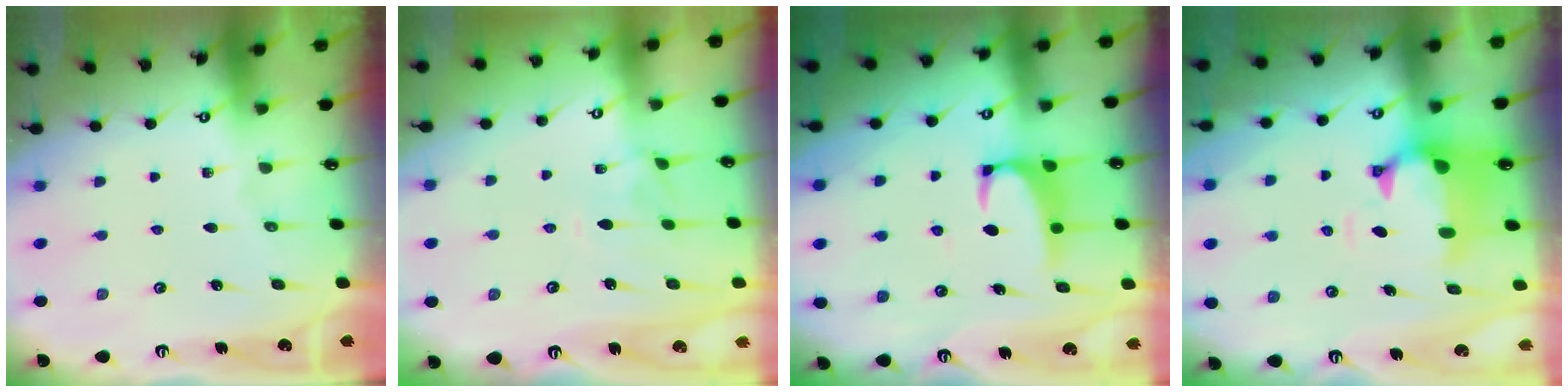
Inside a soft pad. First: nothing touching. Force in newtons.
{"total": 2.5, "press": 2.4, "slide": 0.6}
{"total": 2.0, "press": 1.9, "slide": 0.7}
{"total": 1.2, "press": 0.1, "slide": 1.2}